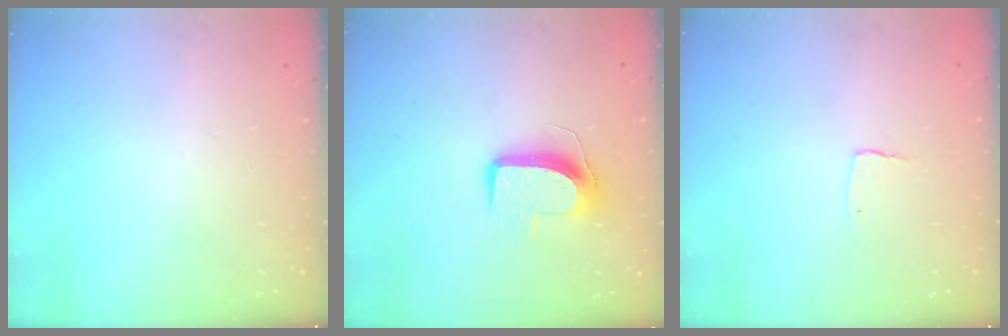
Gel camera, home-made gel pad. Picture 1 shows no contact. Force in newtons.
{"total": 9.6, "press": 9.6, "slide": 0.2}
{"total": 2.7, "press": 2.7, "slide": 0.2}